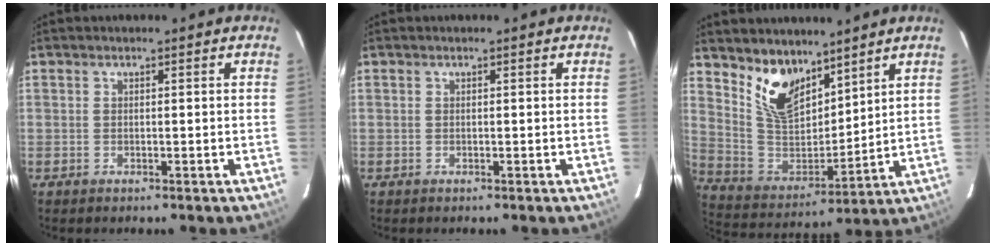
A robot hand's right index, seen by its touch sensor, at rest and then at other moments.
{"total": 0.0}
{"total": 12.6, "force": [8.8, 6.6, 6.2], "torque": [-0.126, -0.001, 0.181]}